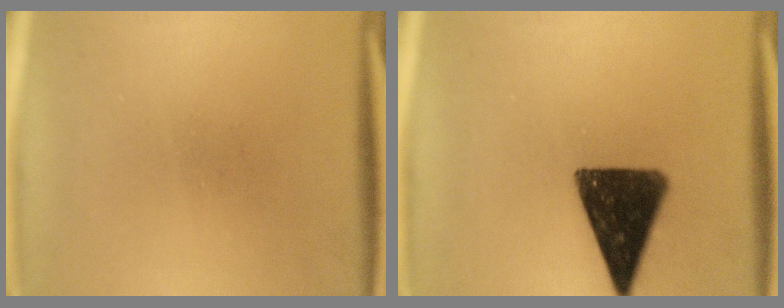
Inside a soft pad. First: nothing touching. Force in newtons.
{"total": 13.7}